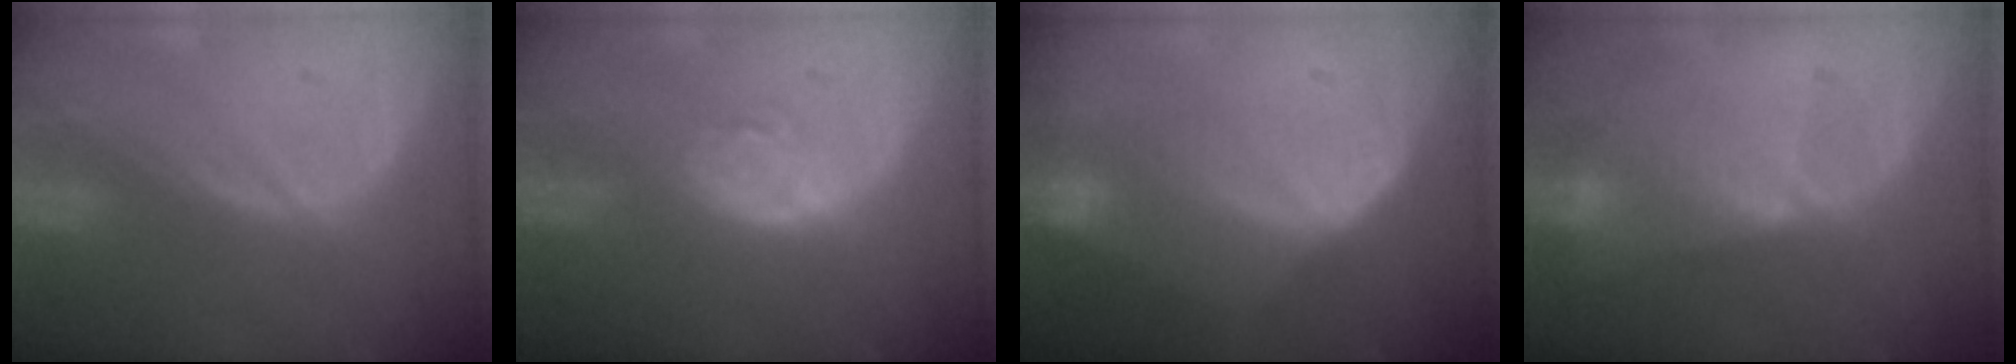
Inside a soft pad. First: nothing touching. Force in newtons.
{"total": 4.2, "press": 3.8, "slide": 2.0}
{"total": 7.2, "press": 6.1, "slide": 3.8}
{"total": 4.7, "press": 4.6, "slide": 0.7}